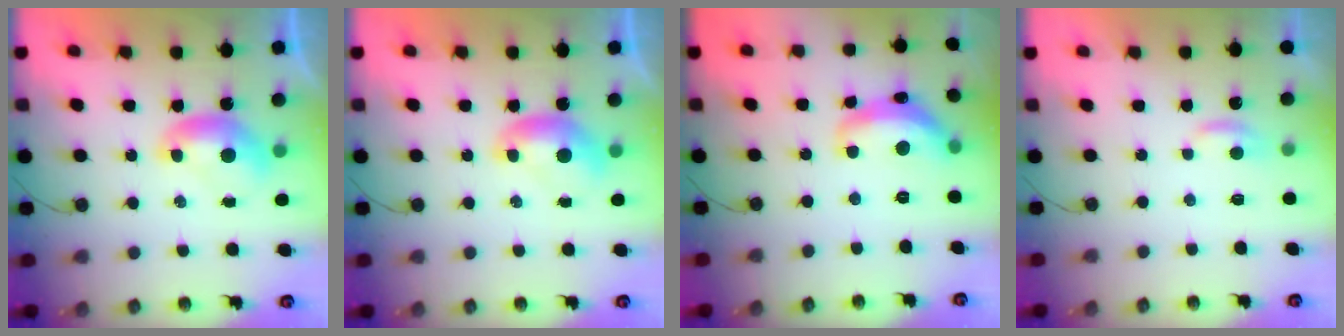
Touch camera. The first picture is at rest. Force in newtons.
{"total": 0.0}
{"total": 7.9, "press": 7.9, "slide": 0.9}
{"total": 2.0, "press": 1.9, "slide": 0.4}